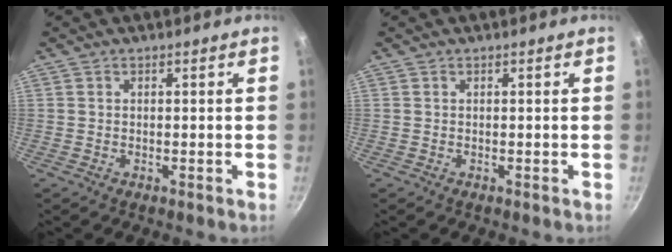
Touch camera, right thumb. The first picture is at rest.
{"total": 0.0}